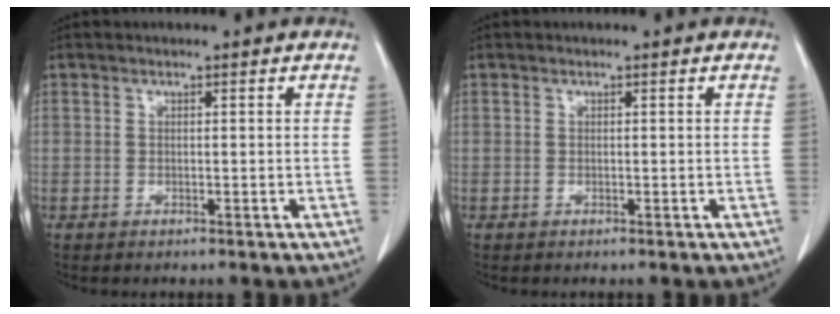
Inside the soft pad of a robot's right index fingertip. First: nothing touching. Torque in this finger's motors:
{"motor_torque": [0.00, 0.00, 0.00, 0.00]}